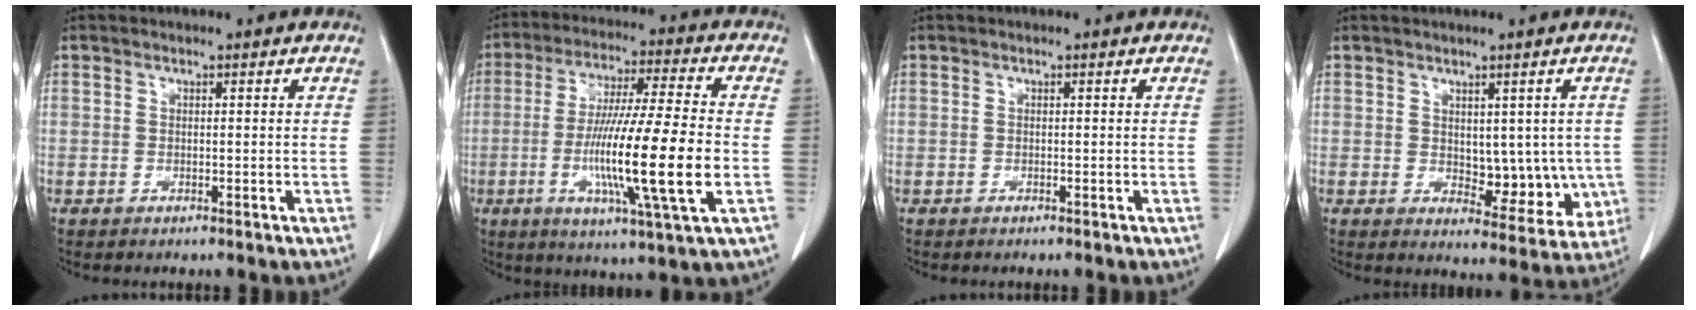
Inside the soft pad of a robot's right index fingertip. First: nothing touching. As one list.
[{"total": 17.3, "force": [-3.4, -0.2, 17.0], "torque": [-0.312, -0.019, -0.063]}, {"total": 0.0}, {"total": 7.7, "force": [0.2, 4.7, 6.1], "torque": [-0.055, -0.004, 0.018]}]